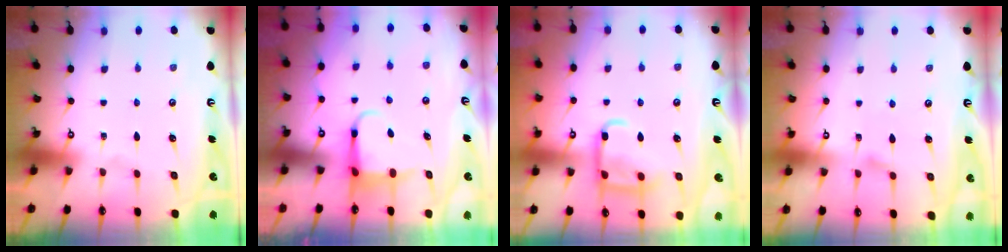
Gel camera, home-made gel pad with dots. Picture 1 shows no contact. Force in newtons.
{"total": 4.4, "press": 4.4, "slide": 0.2}
{"total": 11.6, "press": 11.6, "slide": 1.1}
{"total": 4.4, "press": 4.4, "slide": 0.5}